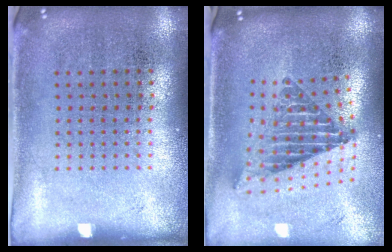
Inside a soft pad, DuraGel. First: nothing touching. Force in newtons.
{"total": 2.4, "press": 1.7, "slide": 1.8}